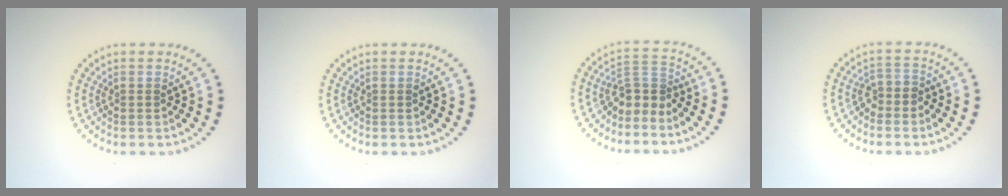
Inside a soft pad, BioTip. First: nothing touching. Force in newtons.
{"total": 0.0}
{"total": 2.8, "press": 1.9, "slide": 2.0}
{"total": 1.7, "press": 1.3, "slide": 1.0}